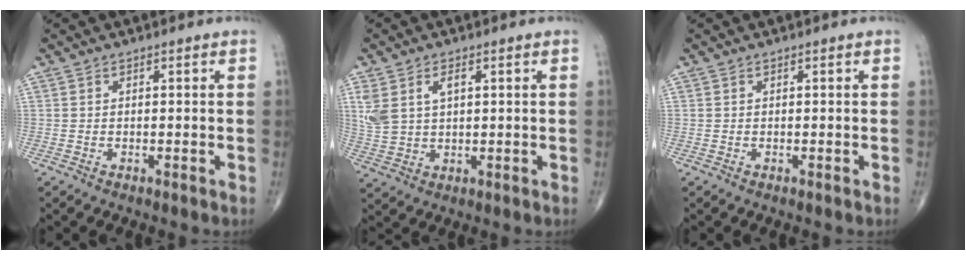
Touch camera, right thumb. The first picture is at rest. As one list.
[{"total": 7.1, "force": [2.3, 4.3, 5.1], "torque": [-0.111, 0.004, 0.055]}, {"total": 0.0}]